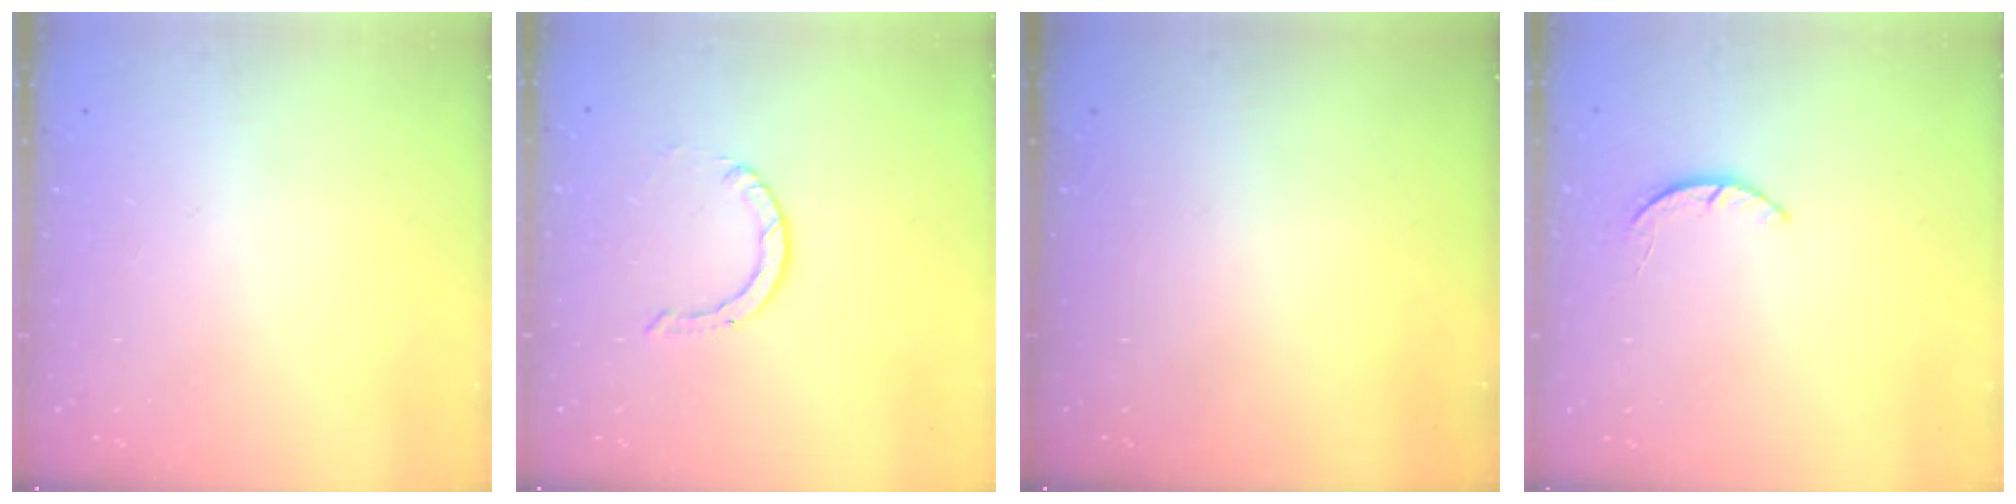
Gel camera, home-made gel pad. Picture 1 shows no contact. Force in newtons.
{"total": 0.9, "press": 0.9, "slide": 0.1}
{"total": 0.0}
{"total": 1.9, "press": 1.9, "slide": 0.3}